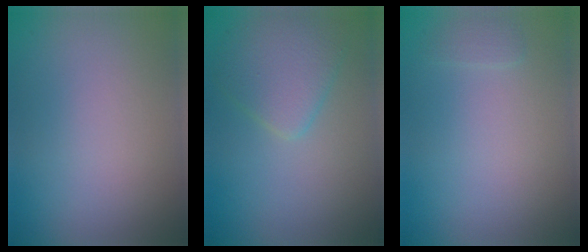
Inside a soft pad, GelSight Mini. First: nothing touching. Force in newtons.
{"total": 3.2, "press": 3.2, "slide": 0.1}
{"total": 0.7, "press": 0.7, "slide": 0.1}